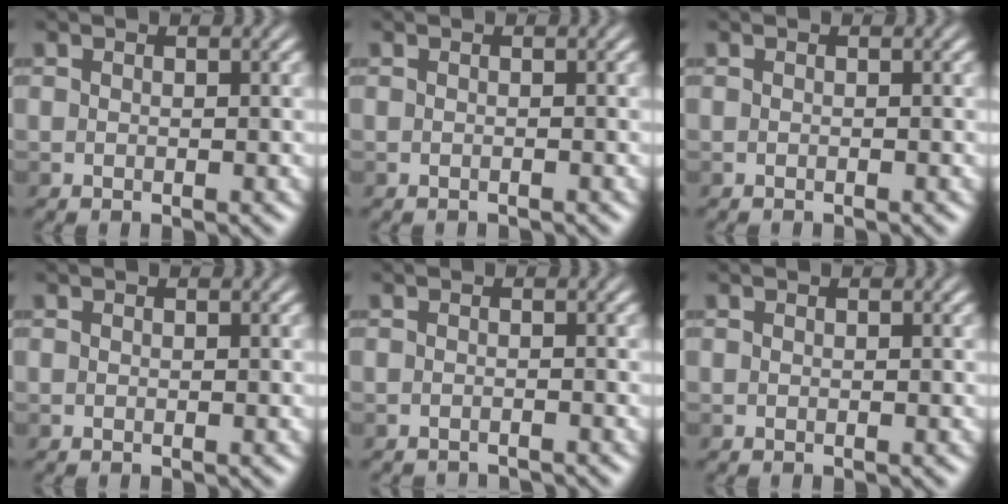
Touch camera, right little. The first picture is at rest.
{"total": 0.7, "force": [-0.7, 0.0, 0.0], "torque": [0.002, -0.004, -0.013]}
{"total": 0.6, "force": [-0.6, 0.1, 0.2], "torque": [0.002, -0.001, -0.010]}
{"total": 0.0}
{"total": 2.1, "force": [-2.1, 0.1, 0.1], "torque": [0.005, -0.007, -0.030]}
{"total": 0.0}